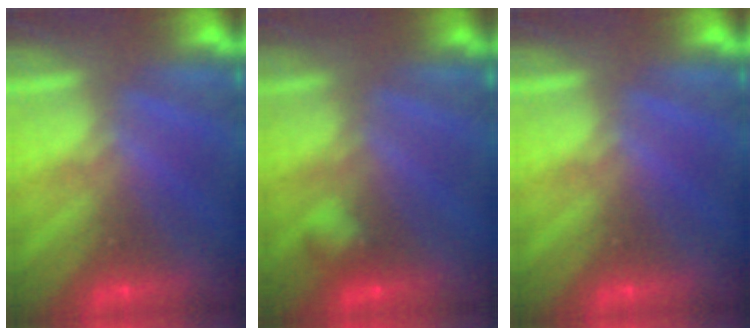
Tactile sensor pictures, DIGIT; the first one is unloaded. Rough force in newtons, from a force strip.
{"total": 2.2}
{"total": 0.0}